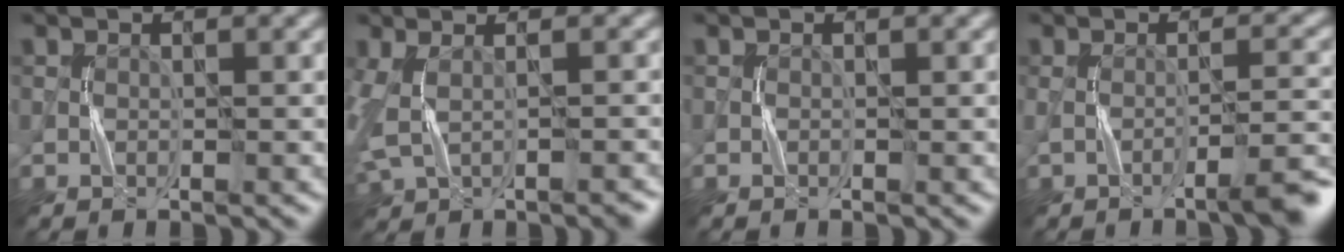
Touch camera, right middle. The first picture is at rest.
{"total": 4.3, "force": [-0.5, 2.0, 3.7], "torque": [-0.080, -0.010, -0.010]}
{"total": 0.0}
{"total": 4.0, "force": [-1.7, 0.8, 3.6], "torque": [-0.042, 0.002, -0.034]}